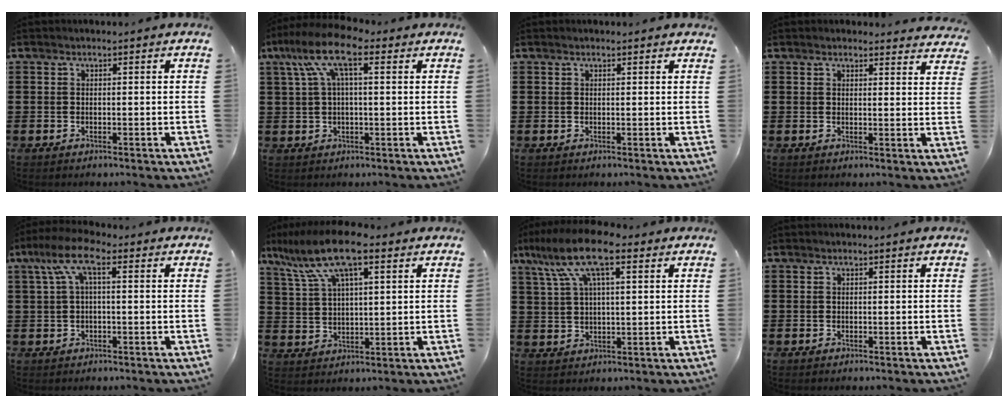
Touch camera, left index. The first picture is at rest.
{"total": 9.6, "force": [3.9, 3.0, 8.3], "torque": [-0.187, -0.004, 0.062]}
{"total": 0.7, "force": [0.5, 0.2, 0.4], "torque": [-0.009, 0.001, 0.011]}
{"total": 2.3, "force": [2.2, 0.2, 0.3], "torque": [-0.004, -0.010, 0.042]}
{"total": 7.1, "force": [1.3, 2.4, 6.5], "torque": [-0.140, 0.006, 0.018]}
{"total": 11.9, "force": [7.4, 3.1, 8.8], "torque": [-0.190, -0.009, 0.132]}
{"total": 11.2, "force": [6.7, 3.1, 8.5], "torque": [-0.192, -0.006, 0.116]}
{"total": 0.0}